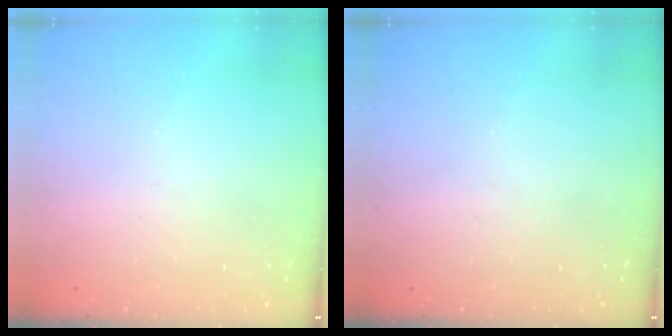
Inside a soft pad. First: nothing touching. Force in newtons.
{"total": 0.0}